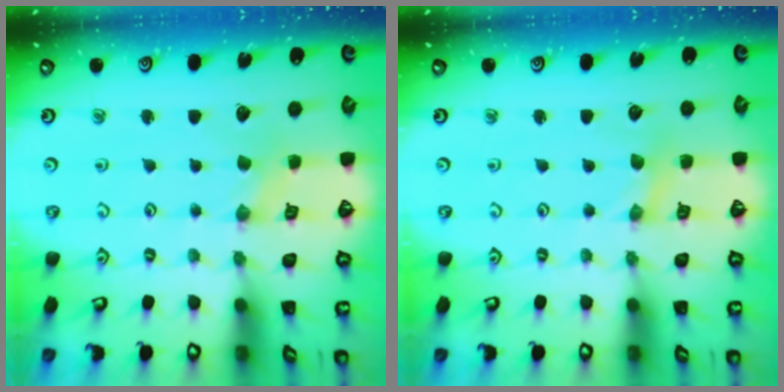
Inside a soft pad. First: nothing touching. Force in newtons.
{"total": 1.4, "press": 1.4, "slide": 0.3}